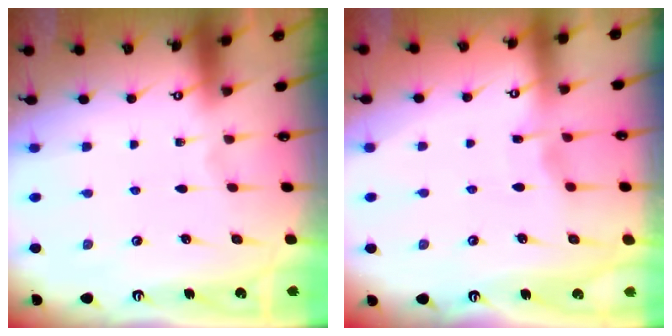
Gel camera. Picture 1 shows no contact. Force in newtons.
{"total": 3.5, "press": 3.5, "slide": 0.4}